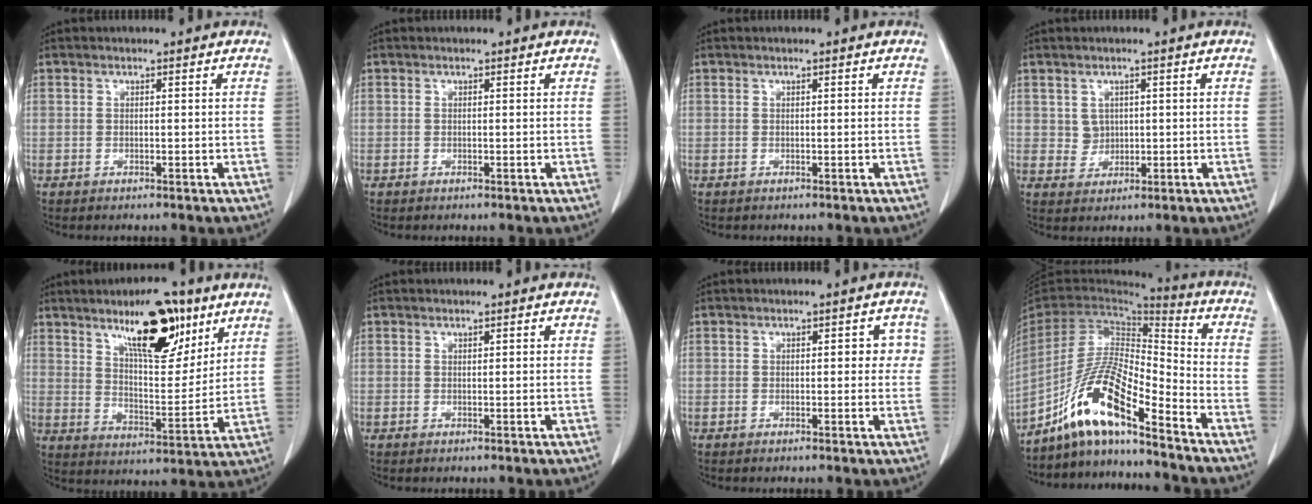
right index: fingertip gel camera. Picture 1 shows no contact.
{"total": 0.0}
{"total": 0.0}
{"total": 2.5, "force": [0.7, 2.3, 0.8], "torque": [-0.014, 0.000, 0.017]}
{"total": 14.0, "force": [8.6, 4.1, 10.2], "torque": [-0.158, 0.001, 0.145]}
{"total": 0.6, "force": [0.2, 0.1, 0.5], "torque": [-0.011, 0.001, 0.005]}
{"total": 3.1, "force": [0.5, 1.8, 2.5], "torque": [-0.019, 0.019, 0.004]}
{"total": 14.2, "force": [-10.2, 1.6, 9.8], "torque": [-0.194, 0.005, -0.189]}